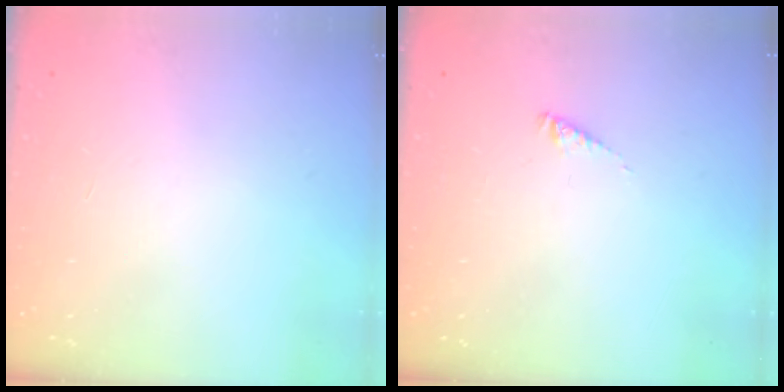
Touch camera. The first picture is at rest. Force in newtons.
{"total": 1.4, "press": 1.4, "slide": 0.2}